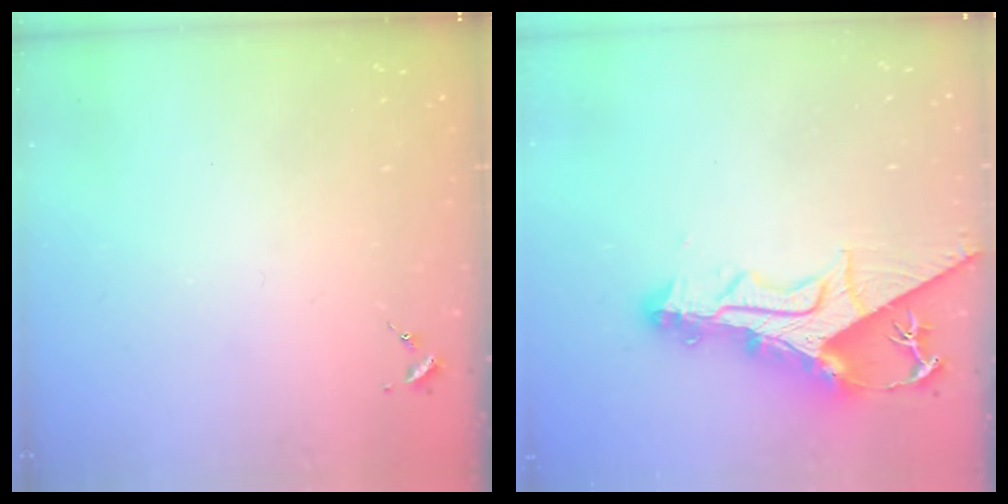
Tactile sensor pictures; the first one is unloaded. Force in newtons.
{"total": 14.6, "press": 14.6, "slide": 1.6}